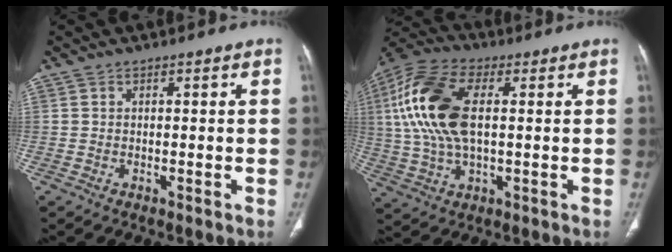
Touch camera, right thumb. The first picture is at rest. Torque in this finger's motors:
{"motor_torque": [1.63, 2.46, 1.84, 0.29, 0.56]}